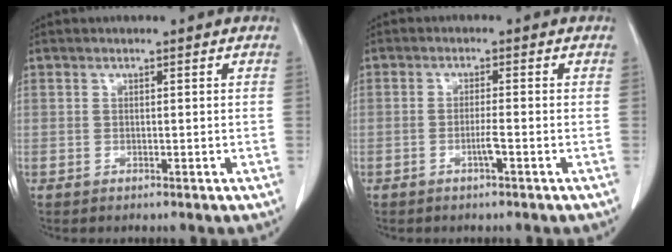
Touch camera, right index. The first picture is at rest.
{"total": 2.0, "force": [-0.9, -0.1, 1.8], "torque": [-0.036, -0.001, -0.017]}